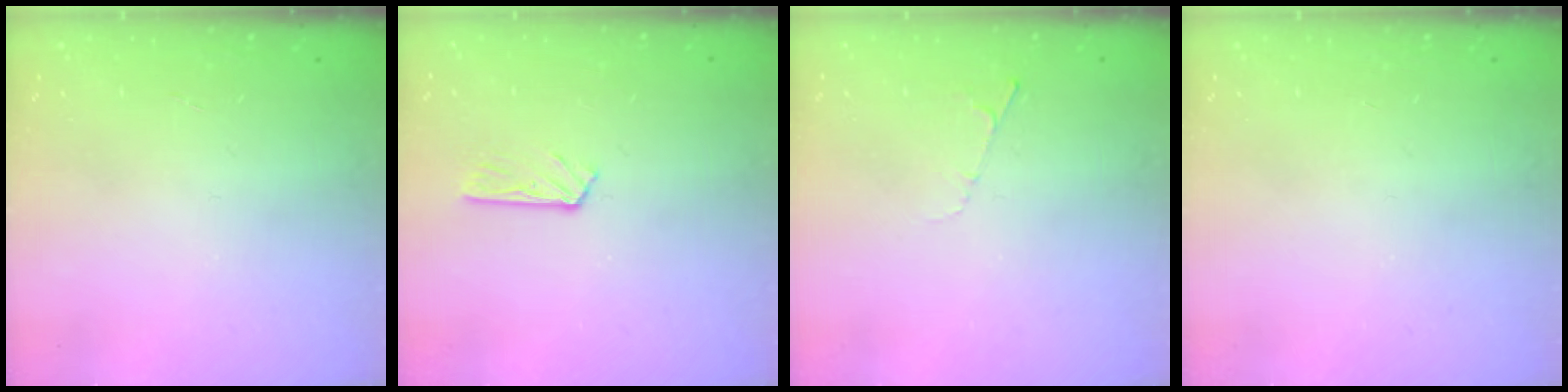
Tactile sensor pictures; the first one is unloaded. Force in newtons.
{"total": 4.0, "press": 4.0, "slide": 0.2}
{"total": 3.1, "press": 3.1, "slide": 0.4}
{"total": 0.0}